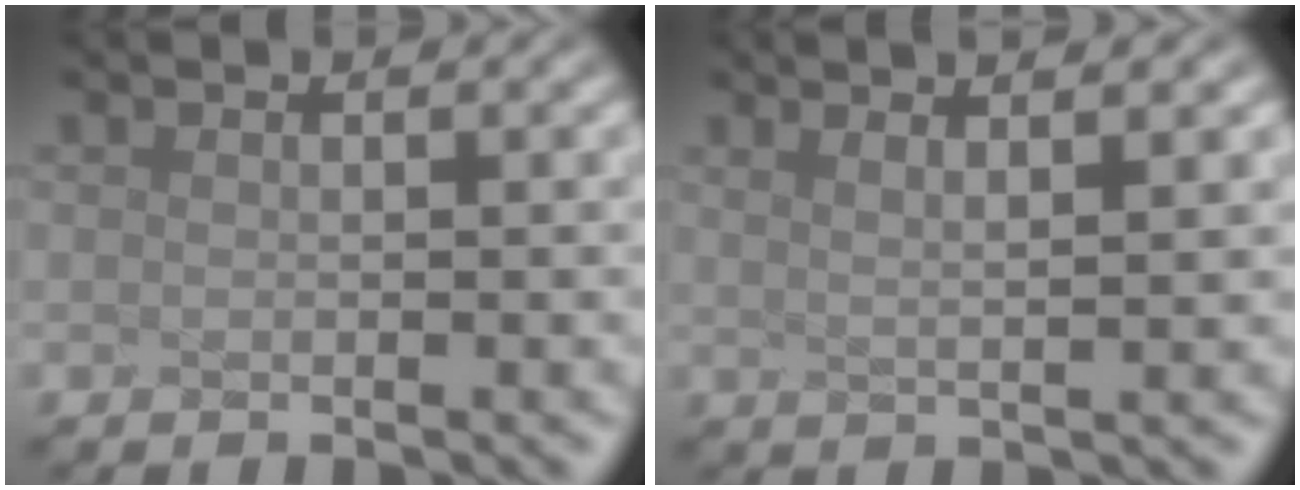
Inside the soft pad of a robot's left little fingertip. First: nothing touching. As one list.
[{"total": 3.4, "force": [2.2, 0.4, 2.5], "torque": [-0.050, 0.022, 0.031]}]